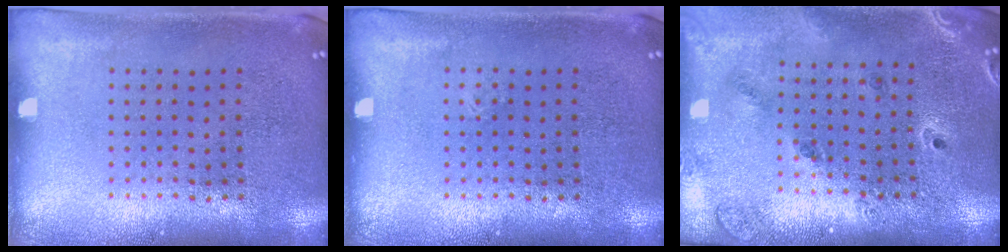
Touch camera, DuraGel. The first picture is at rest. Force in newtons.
{"total": 0.0}
{"total": 1.3, "press": 1.3, "slide": 0.5}